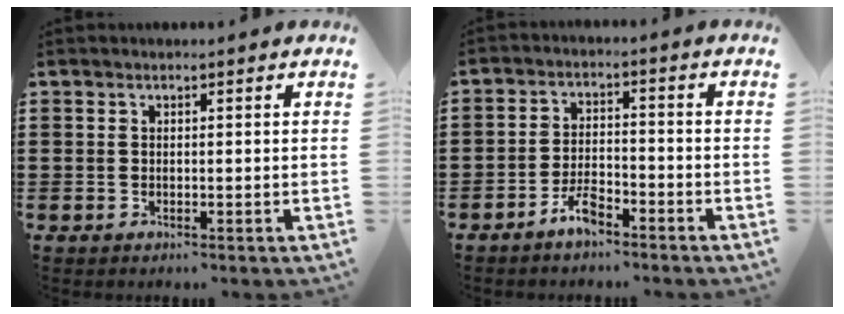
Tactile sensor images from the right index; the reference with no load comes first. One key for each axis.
{"total": 4.5, "fx": -3.5, "fy": 1.5, "fz": 2.5, "tx": -0.056, "ty": 0.008, "tz": -0.069}